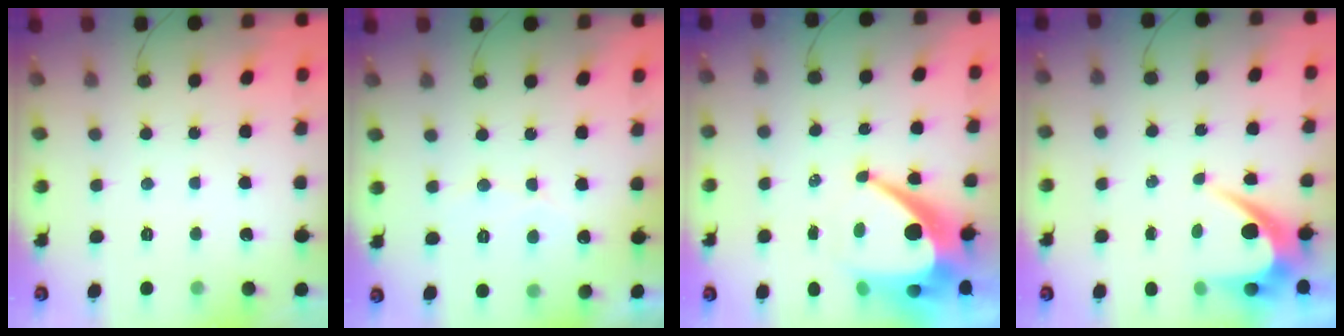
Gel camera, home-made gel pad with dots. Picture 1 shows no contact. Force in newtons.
{"total": 3.9, "press": 3.9, "slide": 0.1}
{"total": 14.6, "press": 14.6, "slide": 1.0}
{"total": 6.2, "press": 6.2, "slide": 0.3}